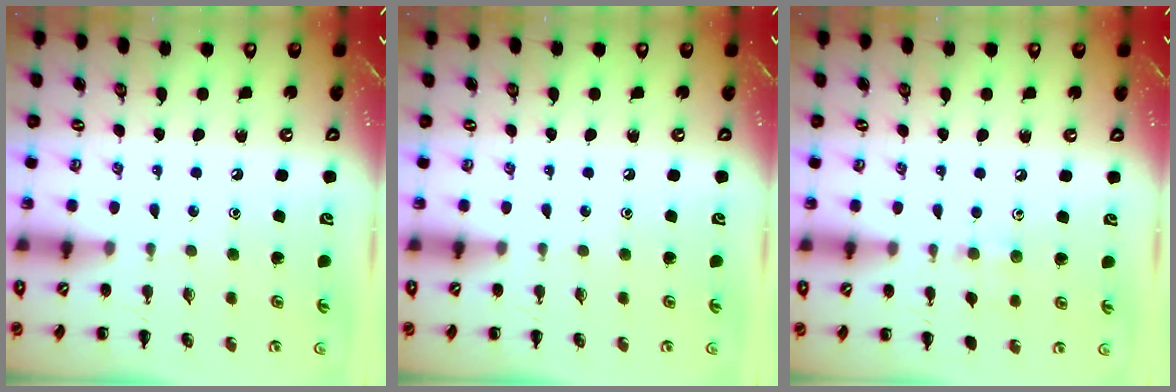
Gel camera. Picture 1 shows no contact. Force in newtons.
{"total": 0.0}
{"total": 6.6, "press": 6.3, "slide": 2.0}